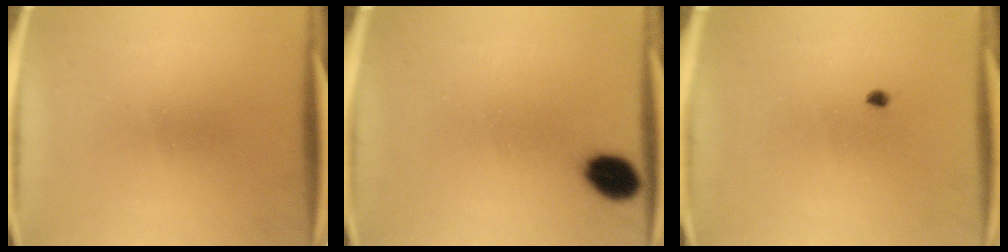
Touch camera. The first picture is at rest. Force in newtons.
{"total": 7.0}
{"total": 0.7}